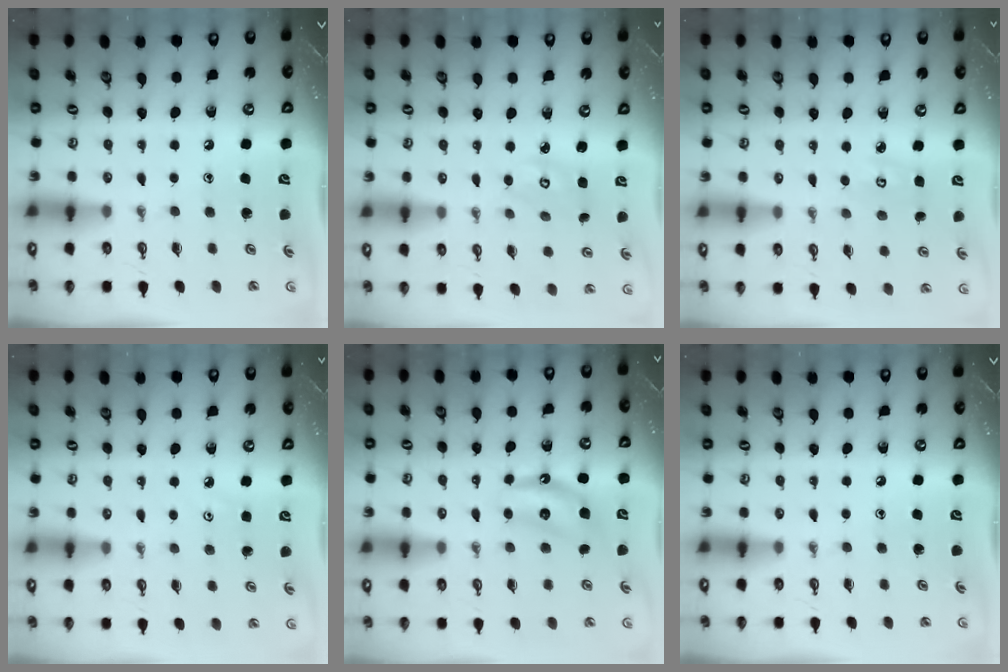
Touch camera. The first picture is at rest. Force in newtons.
{"total": 3.5, "press": 3.5, "slide": 0.1}
{"total": 4.7, "press": 4.7, "slide": 0.4}
{"total": 2.6, "press": 2.6, "slide": 0.5}
{"total": 6.3, "press": 6.2, "slide": 0.8}
{"total": 0.0}